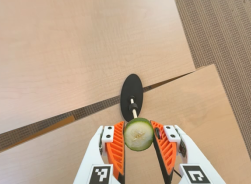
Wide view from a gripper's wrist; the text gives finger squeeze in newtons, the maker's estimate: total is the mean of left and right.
{"total": 12.2, "left": 12.8, "right": 11.6}